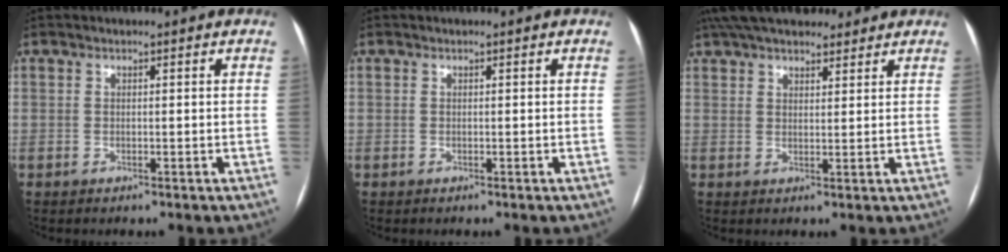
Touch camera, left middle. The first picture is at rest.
{"total": 0.0}
{"total": 14.3, "force": [11.9, 4.6, 6.4], "torque": [-0.111, 0.050, 0.185]}